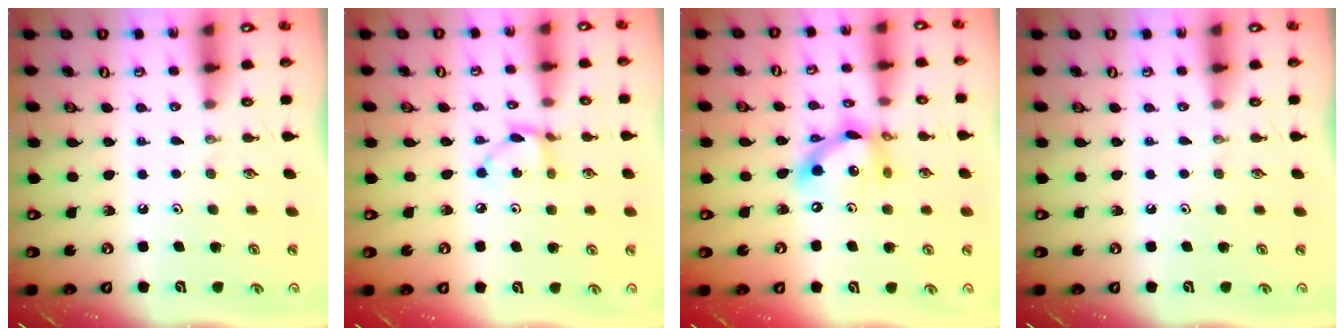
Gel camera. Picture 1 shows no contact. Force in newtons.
{"total": 4.7, "press": 4.7, "slide": 0.3}
{"total": 12.5, "press": 12.5, "slide": 0.6}
{"total": 0.0}